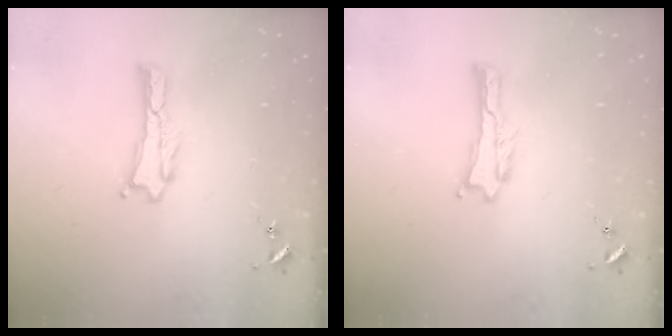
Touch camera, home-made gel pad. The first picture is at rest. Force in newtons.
{"total": 0.0}